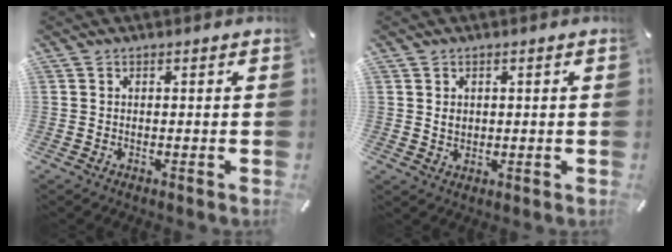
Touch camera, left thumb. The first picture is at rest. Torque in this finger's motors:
{"motor_torque": [0.07, -0.04, 0.04, 0.00, 0.06]}